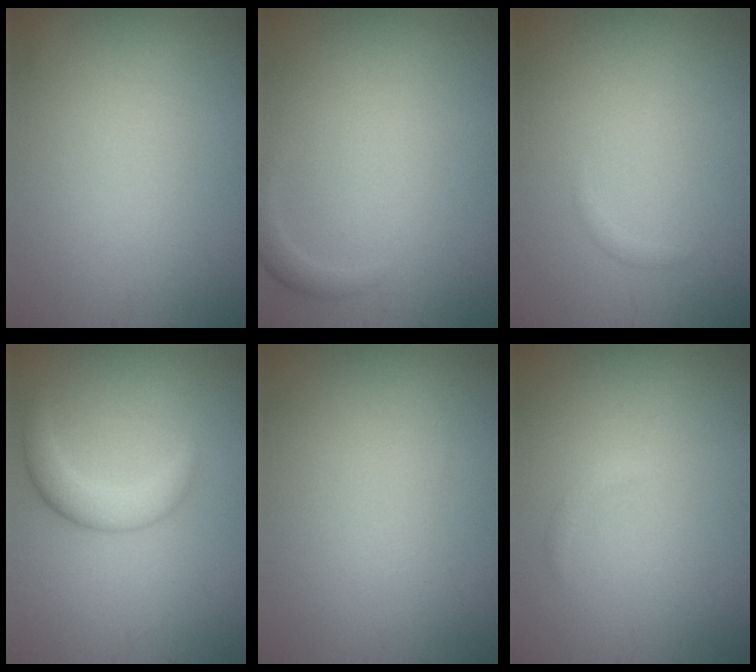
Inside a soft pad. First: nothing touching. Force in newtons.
{"total": 1.2, "press": 1.2, "slide": 0.1}
{"total": 0.5, "press": 0.5, "slide": 0.0}
{"total": 2.6, "press": 2.6, "slide": 0.1}
{"total": 0.0}
{"total": 0.7, "press": 0.7, "slide": 0.1}